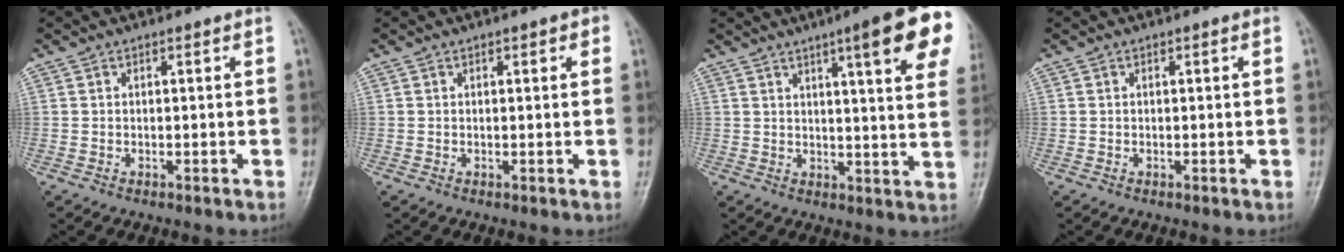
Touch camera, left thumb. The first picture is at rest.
{"total": 1.6, "force": [0.7, 0.7, 1.3], "torque": [-0.011, 0.001, 0.007]}
{"total": 16.3, "force": [7.9, 2.7, 14.0], "torque": [-0.160, -0.026, 0.094]}
{"total": 0.0}